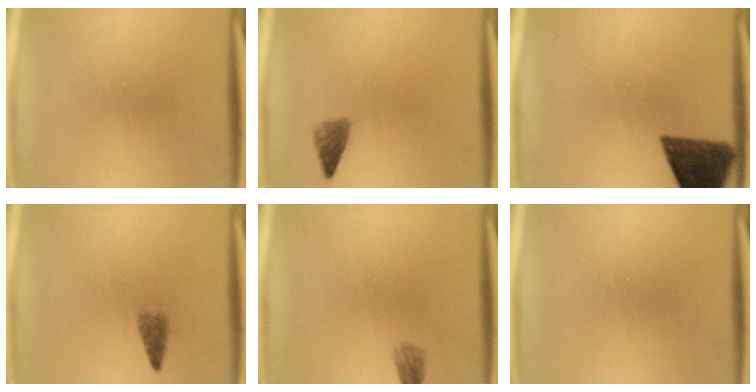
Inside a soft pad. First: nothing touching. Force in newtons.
{"total": 2.2}
{"total": 10.6}
{"total": 2.2}
{"total": 1.7}
{"total": 0.0}